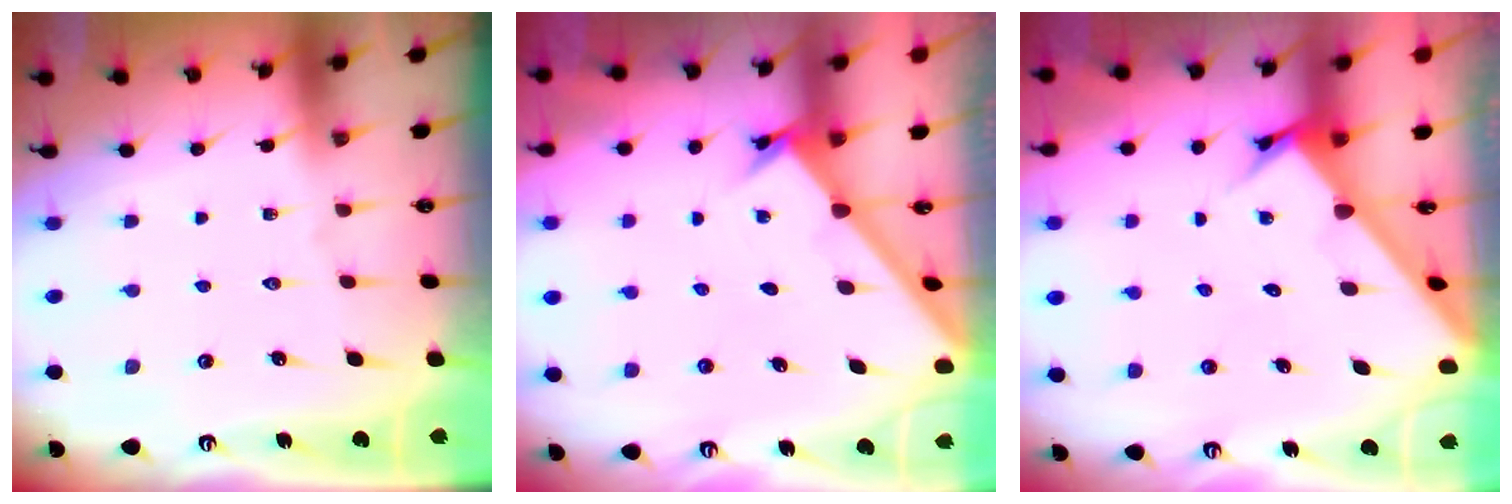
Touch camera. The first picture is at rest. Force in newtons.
{"total": 1.8, "press": 1.8, "slide": 0.1}
{"total": 2.7, "press": 2.7, "slide": 0.2}